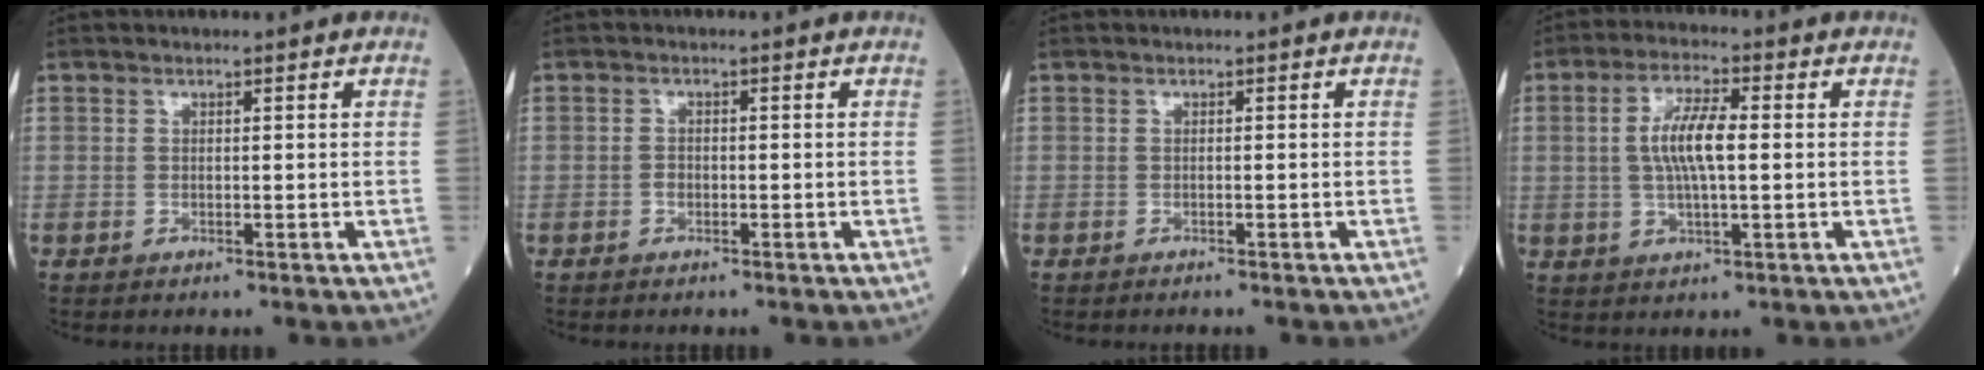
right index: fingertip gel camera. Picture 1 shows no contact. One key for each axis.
{"total": 0.9, "fx": -0.6, "fy": 0.5, "fz": 0.5, "tx": -0.011, "ty": 0.001, "tz": -0.011}
{"total": 1.2, "fx": -1.1, "fy": -0.1, "fz": 0.5, "tx": -0.011, "ty": -0.002, "tz": -0.014}
{"total": 7.2, "fx": 0.5, "fy": 1.5, "fz": 7.0, "tx": -0.144, "ty": 0.007, "tz": 0.009}